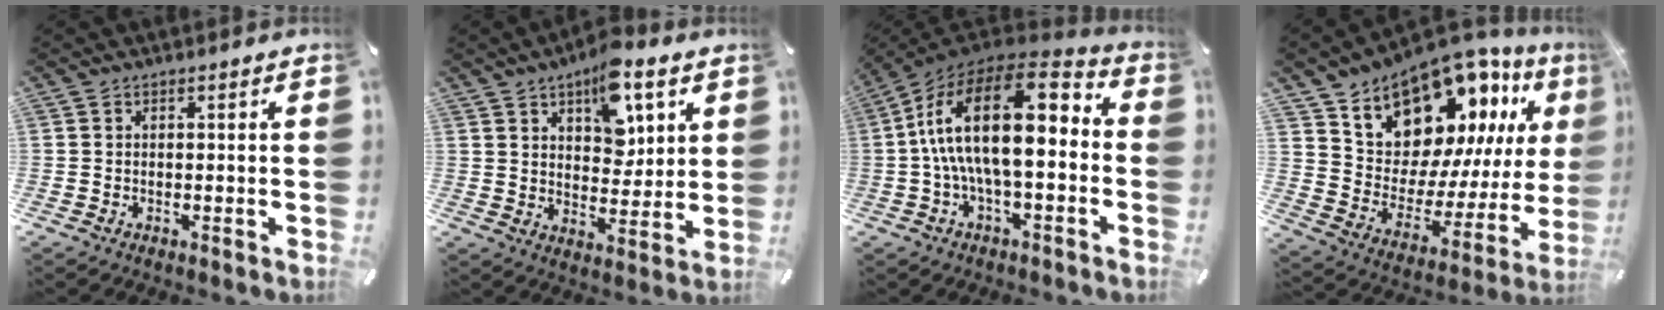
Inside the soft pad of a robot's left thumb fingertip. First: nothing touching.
{"total": 12.0, "force": [7.0, 6.8, 7.0], "torque": [-0.085, -0.031, 0.119]}
{"total": 20.3, "force": [1.2, 9.6, 17.8], "torque": [-0.331, -0.008, 0.019]}
{"total": 15.8, "force": [13.1, 7.7, 4.1], "torque": [-0.065, -0.128, 0.230]}